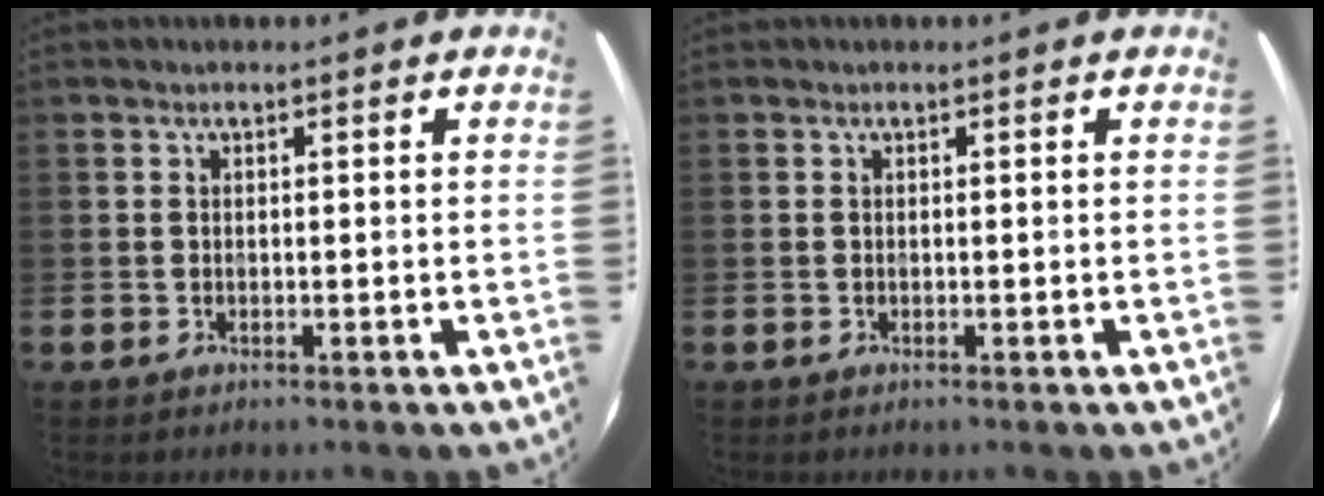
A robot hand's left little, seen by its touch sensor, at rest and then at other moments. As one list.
[{"total": 0.0}]